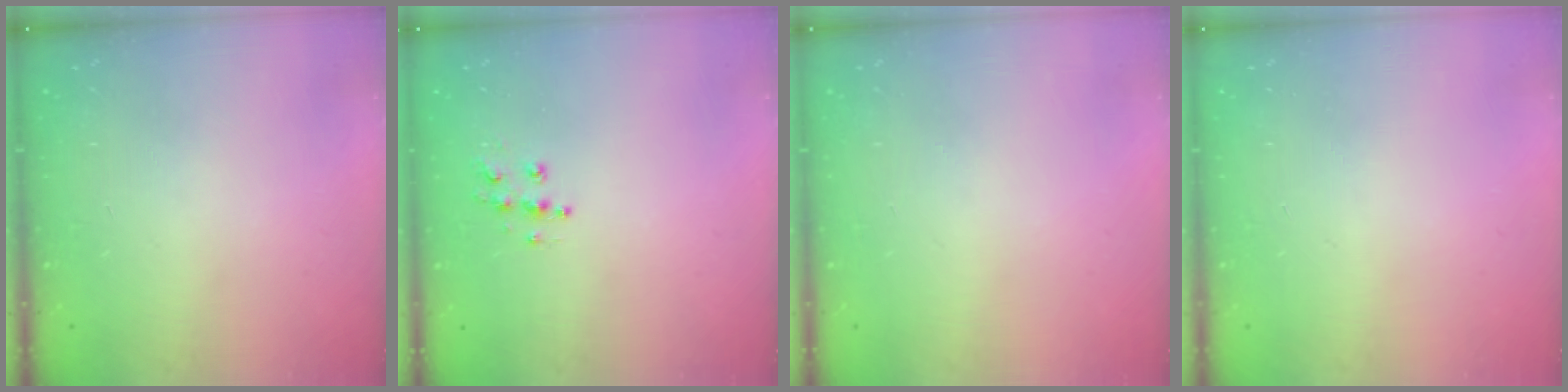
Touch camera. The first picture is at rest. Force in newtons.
{"total": 7.5, "press": 7.5, "slide": 0.1}
{"total": 0.0}
{"total": 0.0}